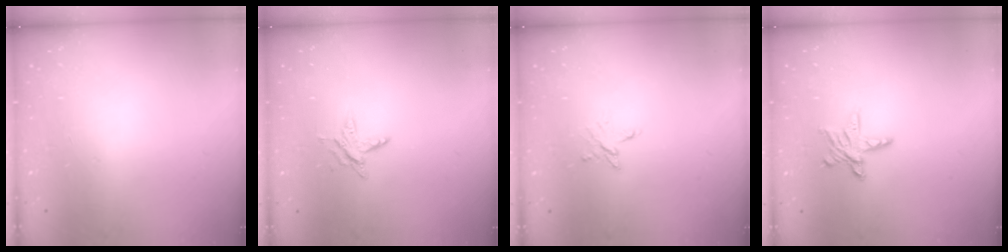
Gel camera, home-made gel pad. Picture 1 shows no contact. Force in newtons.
{"total": 4.6, "press": 4.6, "slide": 0.6}
{"total": 2.5, "press": 2.5, "slide": 0.2}
{"total": 8.3, "press": 8.2, "slide": 0.8}